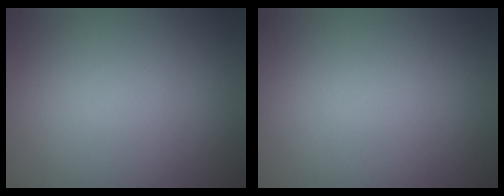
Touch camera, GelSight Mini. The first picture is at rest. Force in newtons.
{"total": 0.0}